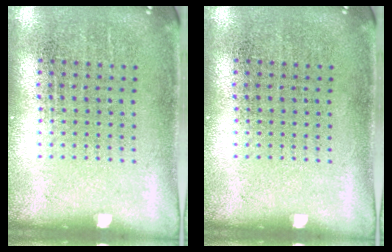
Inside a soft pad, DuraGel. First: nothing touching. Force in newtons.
{"total": 0.0}